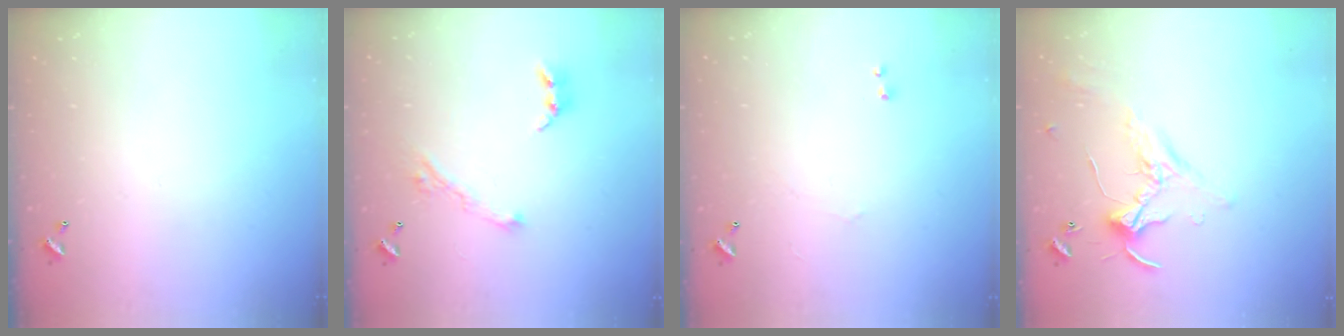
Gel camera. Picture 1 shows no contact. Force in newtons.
{"total": 6.8, "press": 6.7, "slide": 1.1}
{"total": 1.0, "press": 0.5, "slide": 0.8}
{"total": 0.8, "press": 0.7, "slide": 0.4}